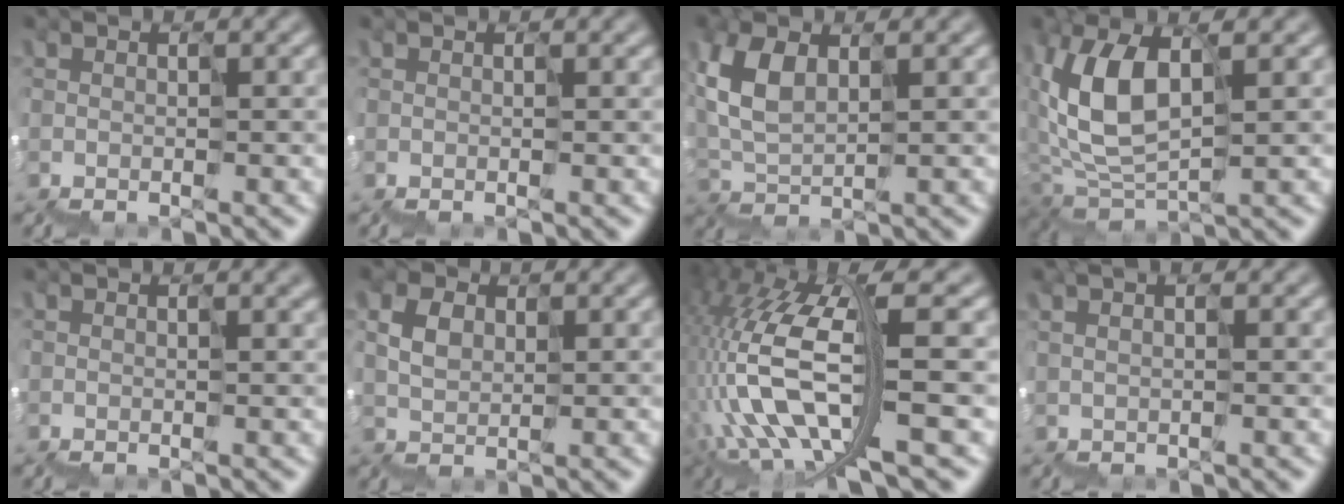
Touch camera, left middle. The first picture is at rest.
{"total": 0.5, "force": [0.2, 0.2, 0.4], "torque": [-0.005, 0.004, 0.001]}
{"total": 4.0, "force": [2.3, 2.0, 2.6], "torque": [-0.094, 0.023, 0.042]}
{"total": 5.7, "force": [2.3, 3.3, 4.1], "torque": [-0.115, 0.021, 0.041]}
{"total": 1.8, "force": [0.4, 0.9, 1.5], "torque": [-0.007, 0.010, 0.001]}
{"total": 1.4, "force": [1.1, 0.3, -0.8], "torque": [-0.010, 0.019, 0.021]}
{"total": 10.3, "force": [-2.3, 3.0, 9.5], "torque": [-0.230, 0.020, -0.032]}
{"total": 1.0, "force": [0.8, 0.2, 0.6], "torque": [-0.008, 0.018, 0.016]}